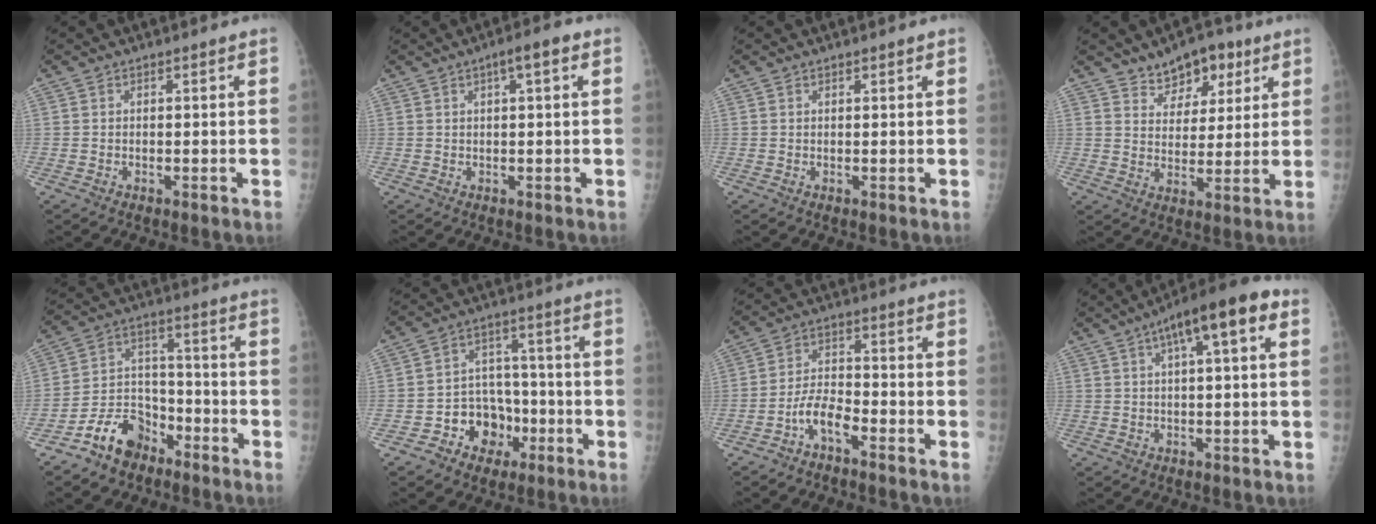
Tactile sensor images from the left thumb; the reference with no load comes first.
{"total": 3.9, "force": [1.5, 0.8, 3.5], "torque": [-0.052, 0.009, 0.021]}
{"total": 0.5, "force": [0.4, 0.2, 0.2], "torque": [-0.002, -0.002, 0.005]}
{"total": 9.2, "force": [5.9, 5.6, 4.2], "torque": [-0.027, -0.030, 0.094]}
{"total": 9.9, "force": [-6.8, 6.3, 3.6], "torque": [-0.044, 0.063, -0.127]}
{"total": 9.4, "force": [-4.0, 7.6, 4.0], "torque": [-0.014, 0.040, -0.061]}
{"total": 5.6, "force": [-3.6, 2.2, 3.7], "torque": [-0.068, 0.033, -0.071]}
{"total": 12.0, "force": [4.6, 3.1, 10.6], "torque": [-0.158, 0.026, 0.063]}